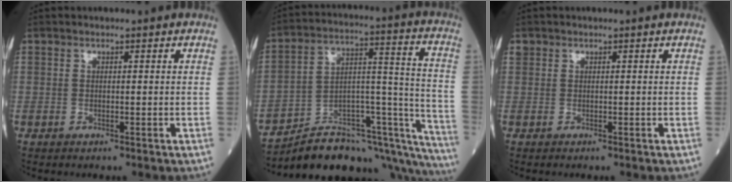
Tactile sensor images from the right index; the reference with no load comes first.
{"total": 26.6, "force": [-23.6, 5.9, 10.6], "torque": [-0.081, 0.048, -0.335]}
{"total": 0.6, "force": [0.1, 0.6, 0.1], "torque": [-0.001, 0.008, 0.001]}